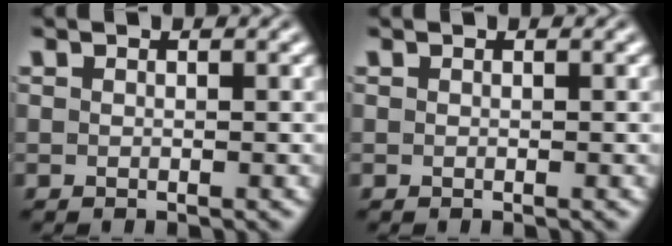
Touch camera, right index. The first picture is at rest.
{"total": 0.0}